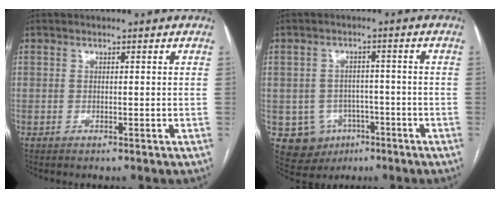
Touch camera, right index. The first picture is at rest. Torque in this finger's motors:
{"motor_torque": [-0.27, -0.13, -0.65, -0.21]}